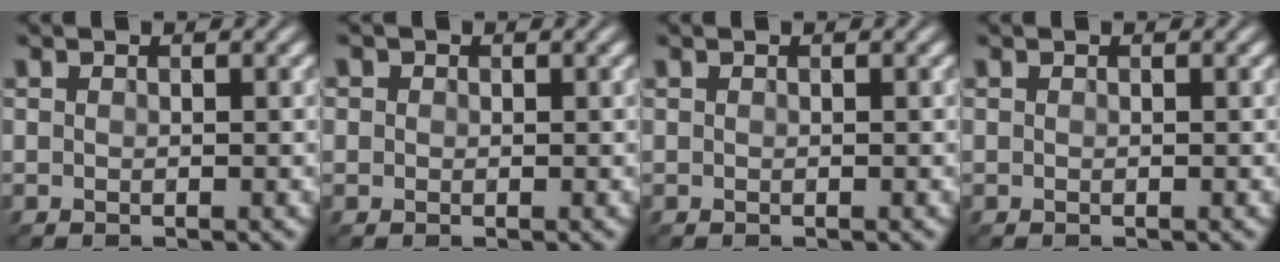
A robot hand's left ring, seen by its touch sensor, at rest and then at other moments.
{"total": 0.9, "force": [0.3, 0.8, 0.2], "torque": [0.002, -0.001, -0.003]}
{"total": 0.0}
{"total": 0.0}